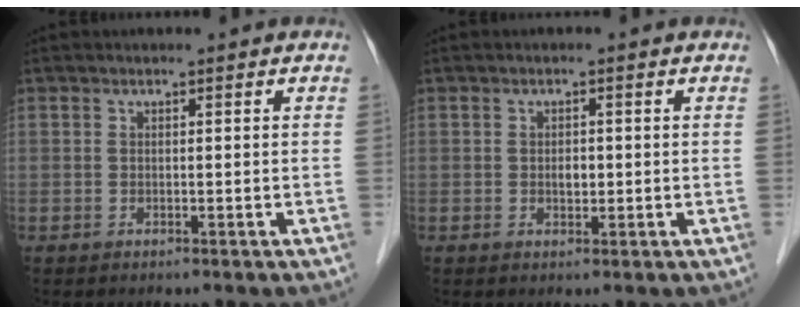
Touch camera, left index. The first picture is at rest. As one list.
[{"total": 1.5, "force": [-0.3, 0.9, 1.1], "torque": [-0.017, -0.003, -0.004]}]